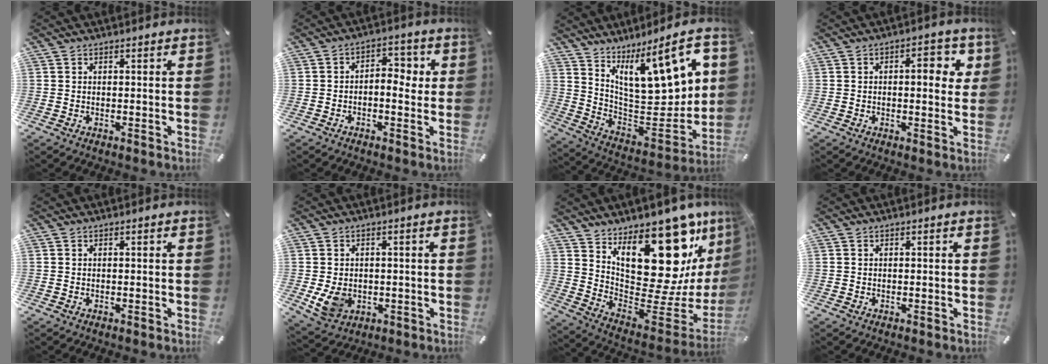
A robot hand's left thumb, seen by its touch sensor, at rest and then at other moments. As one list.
[{"total": 5.8, "force": [-0.8, 3.6, 4.5], "torque": [-0.062, 0.008, -0.023]}, {"total": 19.1, "force": [9.9, 8.9, 13.6], "torque": [-0.185, -0.076, 0.166]}, {"total": 6.8, "force": [1.4, 3.2, 5.8], "torque": [-0.066, -0.005, 0.011]}, {"total": 0.0}, {"total": 6.5, "force": [-0.8, 5.5, 3.5], "torque": [-0.079, -0.002, -0.016]}, {"total": 24.8, "force": [13.0, 12.9, 16.7], "torque": [-0.187, -0.119, 0.233]}, {"total": 0.0}]